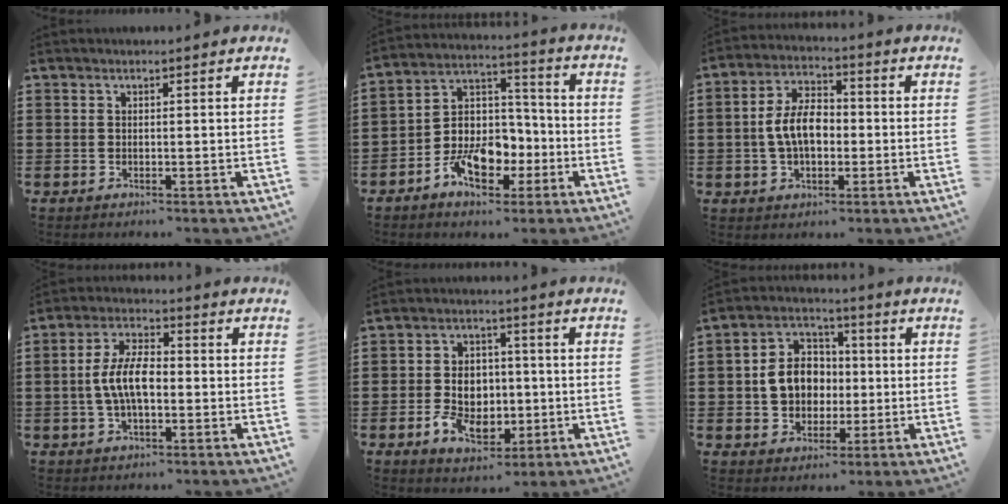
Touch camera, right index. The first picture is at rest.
{"total": 10.3, "force": [-4.8, 6.8, 6.2], "torque": [-0.114, 0.014, -0.087]}
{"total": 7.6, "force": [-0.6, 4.4, 6.1], "torque": [-0.135, 0.007, -0.017]}
{"total": 7.6, "force": [-0.8, 3.4, 6.7], "torque": [-0.147, 0.000, -0.021]}
{"total": 7.6, "force": [-1.4, 5.7, 4.8], "torque": [-0.092, 0.005, -0.025]}
{"total": 7.8, "force": [-0.5, 6.5, 4.2], "torque": [-0.095, 0.017, -0.011]}